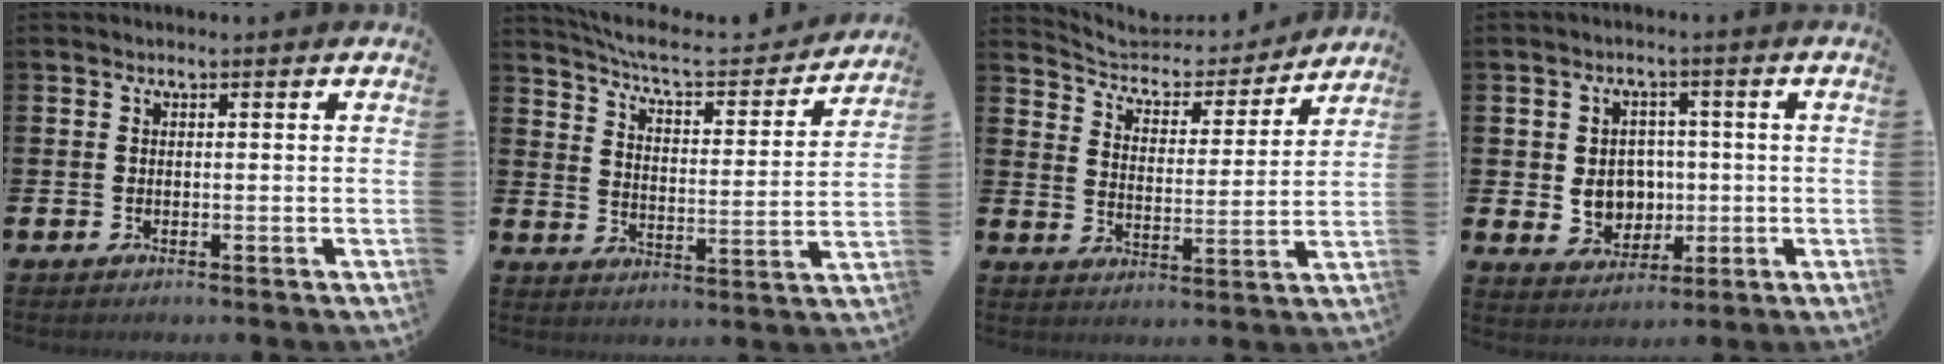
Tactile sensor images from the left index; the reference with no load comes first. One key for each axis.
{"total": 7.2, "fx": 6.5, "fy": 1.5, "fz": 2.7, "tx": -0.077, "ty": -0.046, "tz": 0.107}
{"total": 5.7, "fx": 5.4, "fy": 1.8, "fz": 1.0, "tx": -0.055, "ty": -0.043, "tz": 0.087}
{"total": 4.7, "fx": 0.3, "fy": 4.3, "fz": 1.9, "tx": -0.038, "ty": 0.005, "tz": 0.000}